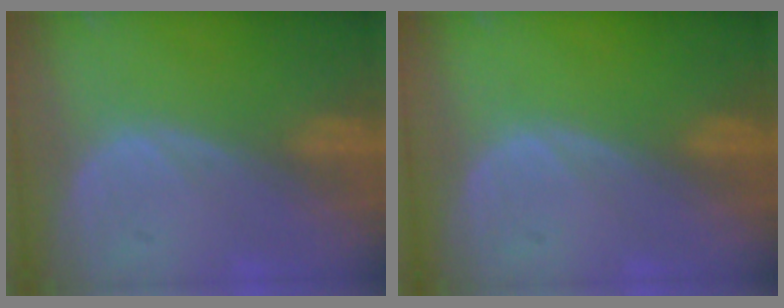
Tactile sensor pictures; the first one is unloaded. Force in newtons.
{"total": 0.0}